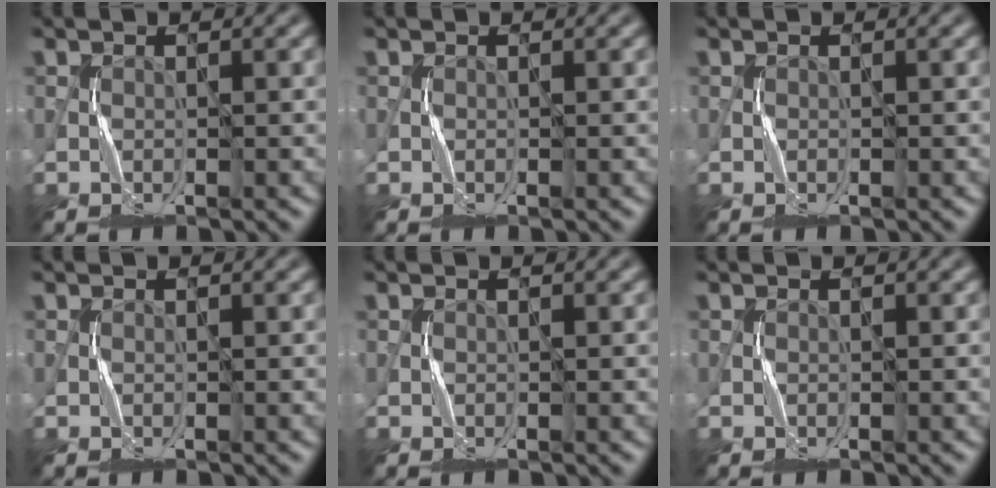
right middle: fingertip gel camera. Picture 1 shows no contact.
{"total": 0.0}
{"total": 0.0}
{"total": 0.0}
{"total": 0.0}
{"total": 0.0}